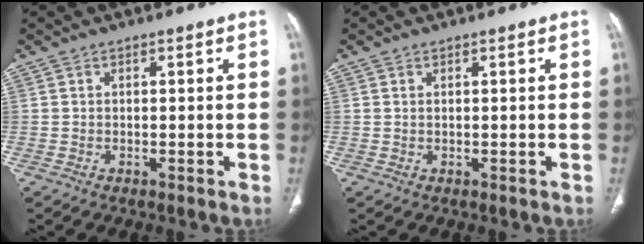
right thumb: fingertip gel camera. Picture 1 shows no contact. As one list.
[{"total": 0.0}]